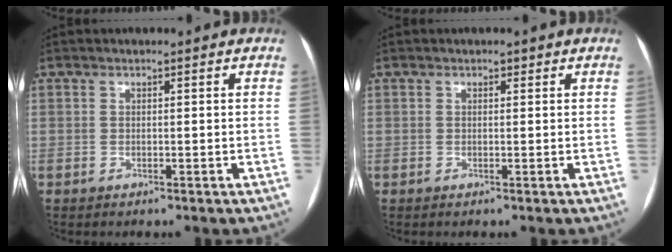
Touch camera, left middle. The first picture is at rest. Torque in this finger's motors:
{"motor_torque": [-0.02, -0.02, 0.04, 0.01]}